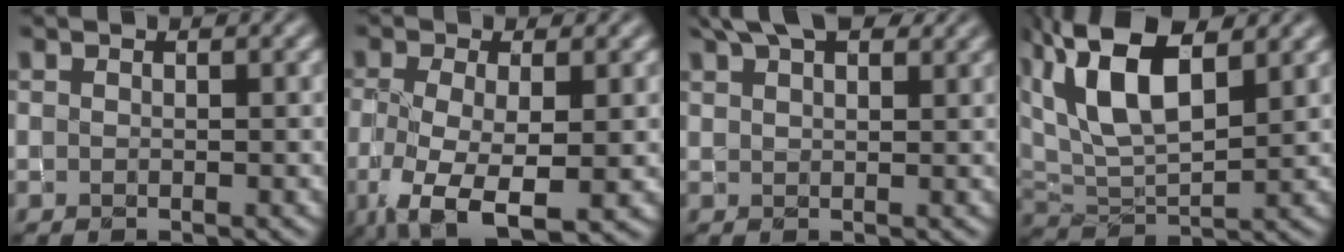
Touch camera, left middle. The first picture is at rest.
{"total": 7.4, "force": [-2.8, 3.2, 6.1], "torque": [-0.134, -0.022, -0.045]}
{"total": 5.2, "force": [4.0, 1.8, 2.8], "torque": [-0.044, 0.021, 0.054]}
{"total": 10.3, "force": [4.8, 4.6, 7.8], "torque": [-0.160, 0.023, 0.083]}